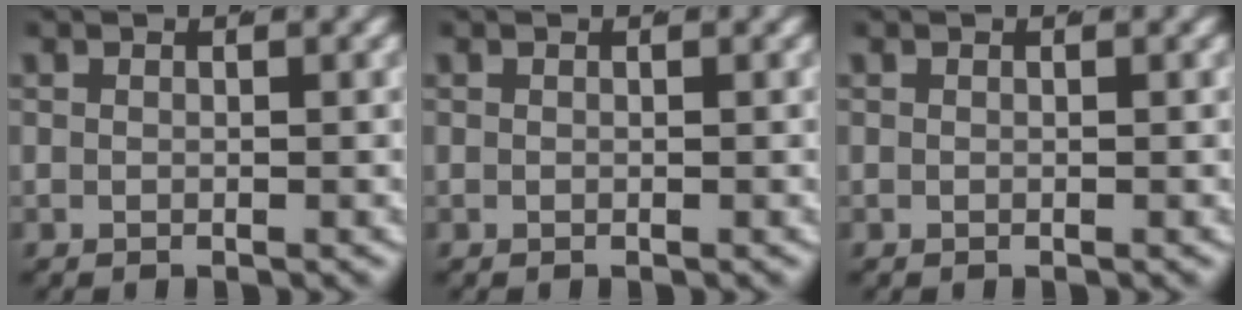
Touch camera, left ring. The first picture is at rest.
{"total": 0.0}
{"total": 0.0}